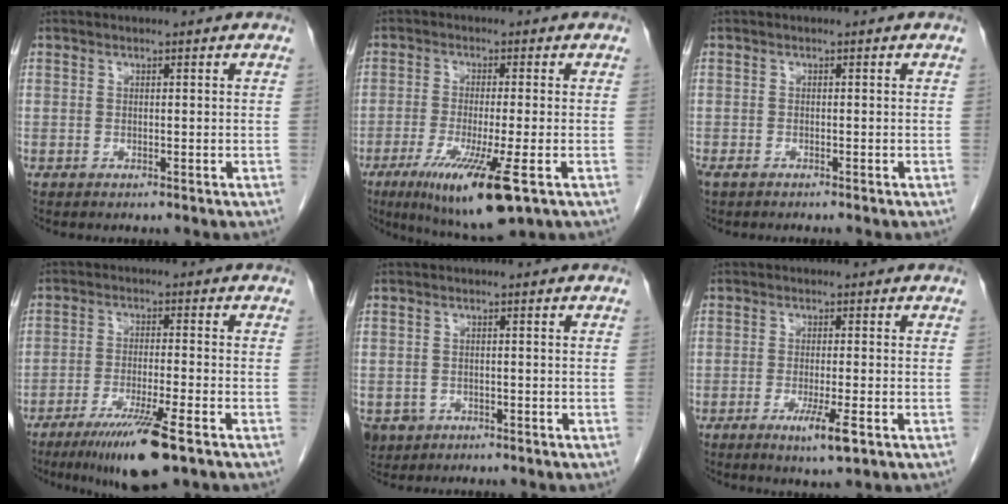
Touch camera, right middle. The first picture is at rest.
{"total": 11.8, "force": [-5.7, 0.8, 10.3], "torque": [-0.183, -0.041, -0.090]}
{"total": 2.5, "force": [-2.0, 0.7, 1.2], "torque": [-0.023, -0.006, -0.027]}
{"total": 10.1, "force": [-6.4, 0.3, 7.8], "torque": [-0.141, -0.029, -0.105]}
{"total": 4.5, "force": [-2.5, 3.6, 1.1], "torque": [-0.022, 0.002, -0.038]}
{"total": 4.7, "force": [-2.2, 0.0, 4.1], "torque": [-0.076, -0.015, -0.037]}